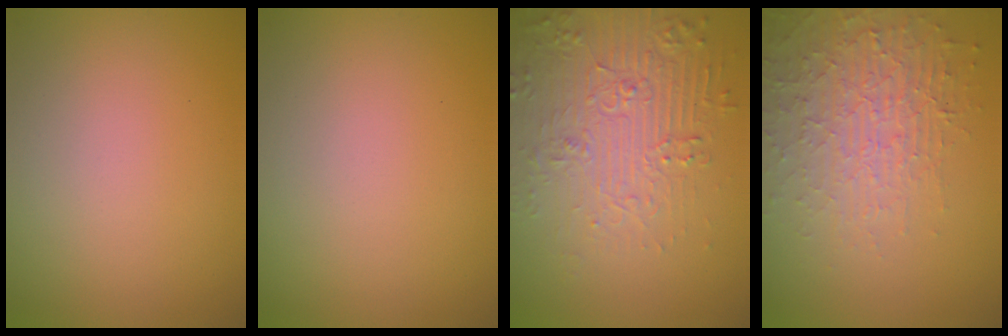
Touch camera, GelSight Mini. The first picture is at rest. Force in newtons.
{"total": 0.0}
{"total": 5.0, "press": 4.8, "slide": 1.3}
{"total": 4.1, "press": 4.0, "slide": 0.8}